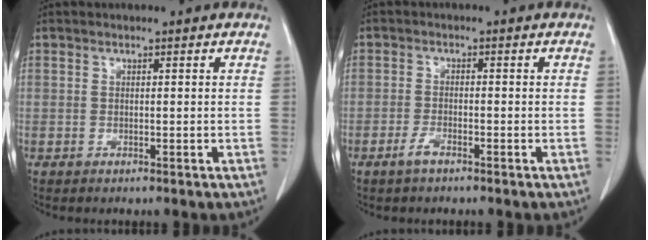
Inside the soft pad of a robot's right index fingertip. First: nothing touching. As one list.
[{"total": 2.1, "force": [-1.5, 0.5, 1.4], "torque": [-0.034, -0.002, -0.029]}]